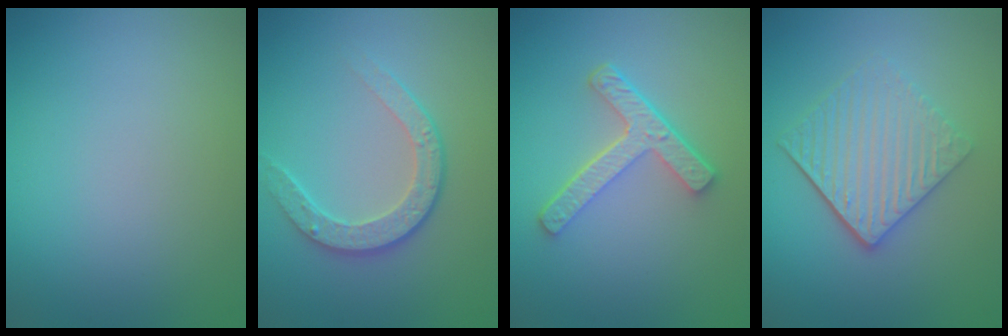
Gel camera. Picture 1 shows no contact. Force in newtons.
{"total": 3.5, "press": 2.9, "slide": 1.9}
{"total": 4.3, "press": 3.2, "slide": 2.9}
{"total": 4.8, "press": 3.6, "slide": 3.2}